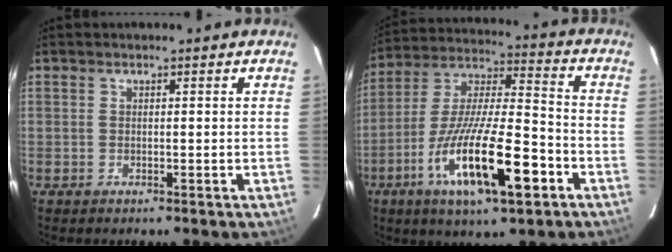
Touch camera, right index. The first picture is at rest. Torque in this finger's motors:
{"motor_torque": [1.18, -0.96, 1.05, 0.21]}